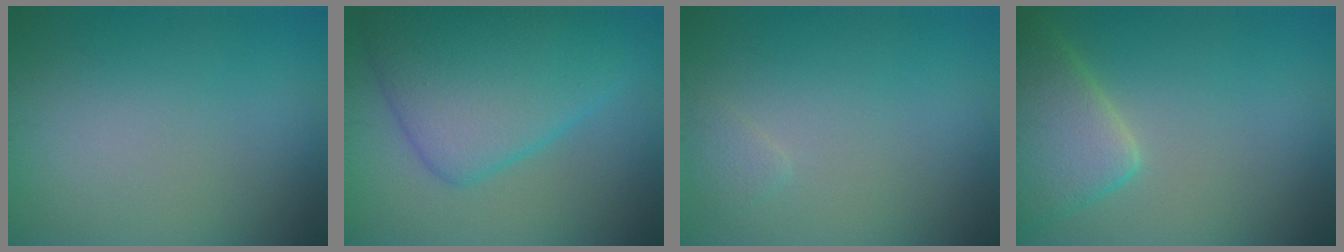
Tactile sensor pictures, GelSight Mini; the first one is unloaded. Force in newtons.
{"total": 8.5, "press": 8.5, "slide": 0.2}
{"total": 0.8, "press": 0.8, "slide": 0.1}
{"total": 5.1, "press": 5.1, "slide": 0.5}